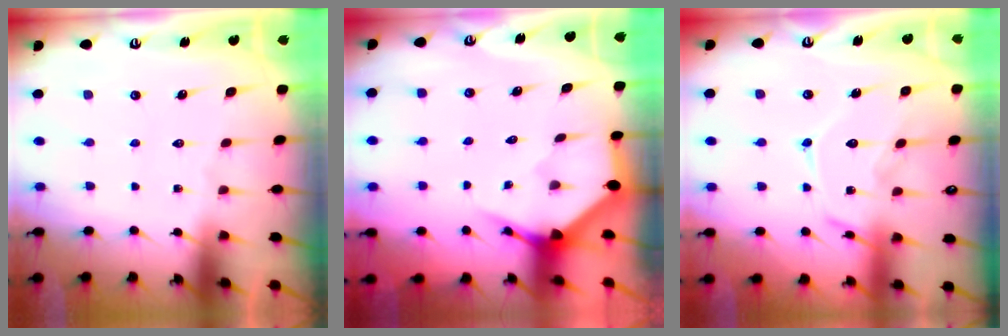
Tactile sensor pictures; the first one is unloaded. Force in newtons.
{"total": 3.4, "press": 3.4, "slide": 0.1}
{"total": 11.7, "press": 11.6, "slide": 0.7}